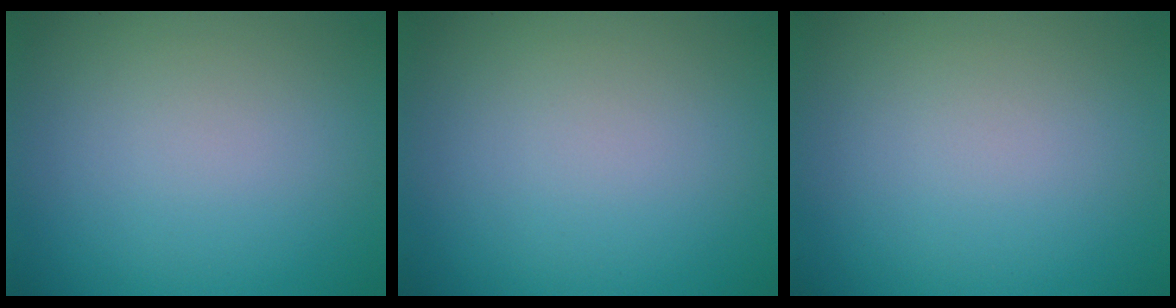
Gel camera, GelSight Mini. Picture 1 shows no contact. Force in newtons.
{"total": 0.0}
{"total": 0.0}